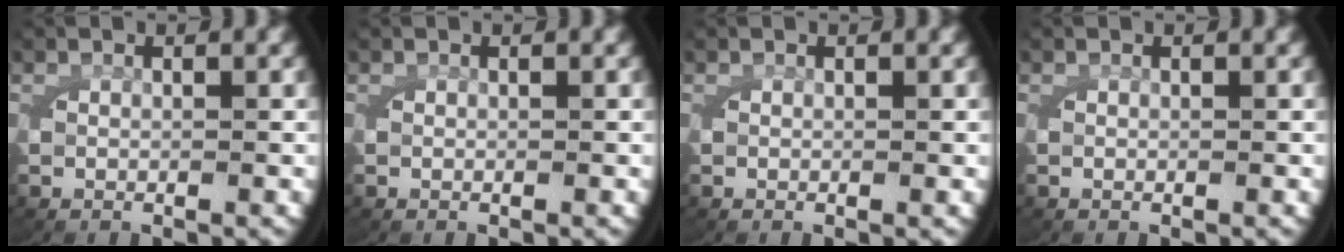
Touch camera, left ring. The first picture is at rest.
{"total": 0.0}
{"total": 0.0}
{"total": 0.0}